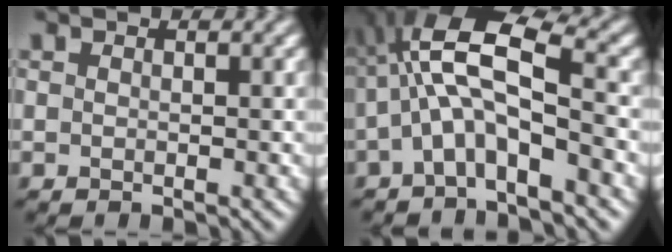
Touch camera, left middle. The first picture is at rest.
{"total": 7.7, "force": [-0.5, 2.6, 7.2], "torque": [-0.134, 0.028, -0.029]}